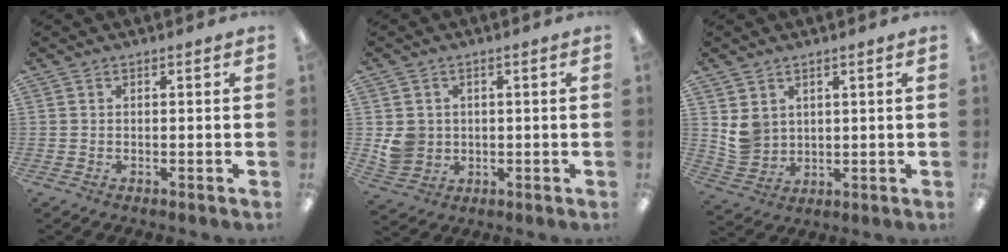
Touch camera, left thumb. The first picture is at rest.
{"total": 5.2, "force": [0.8, 5.0, 1.4], "torque": [-0.019, 0.007, 0.019]}
{"total": 5.5, "force": [2.5, 4.6, 1.4], "torque": [-0.025, -0.004, 0.050]}